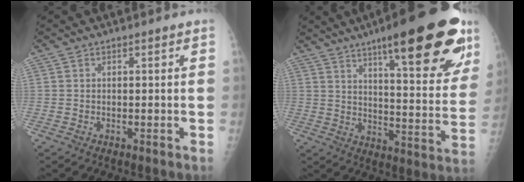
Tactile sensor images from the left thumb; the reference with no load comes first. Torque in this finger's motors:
{"motor_torque": [2.93, 2.07, 1.81, -0.96, 0.39]}